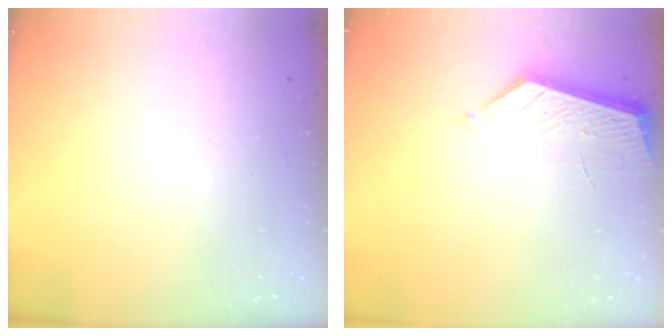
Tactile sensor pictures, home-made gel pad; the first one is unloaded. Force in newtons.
{"total": 3.8, "press": 3.8, "slide": 0.4}